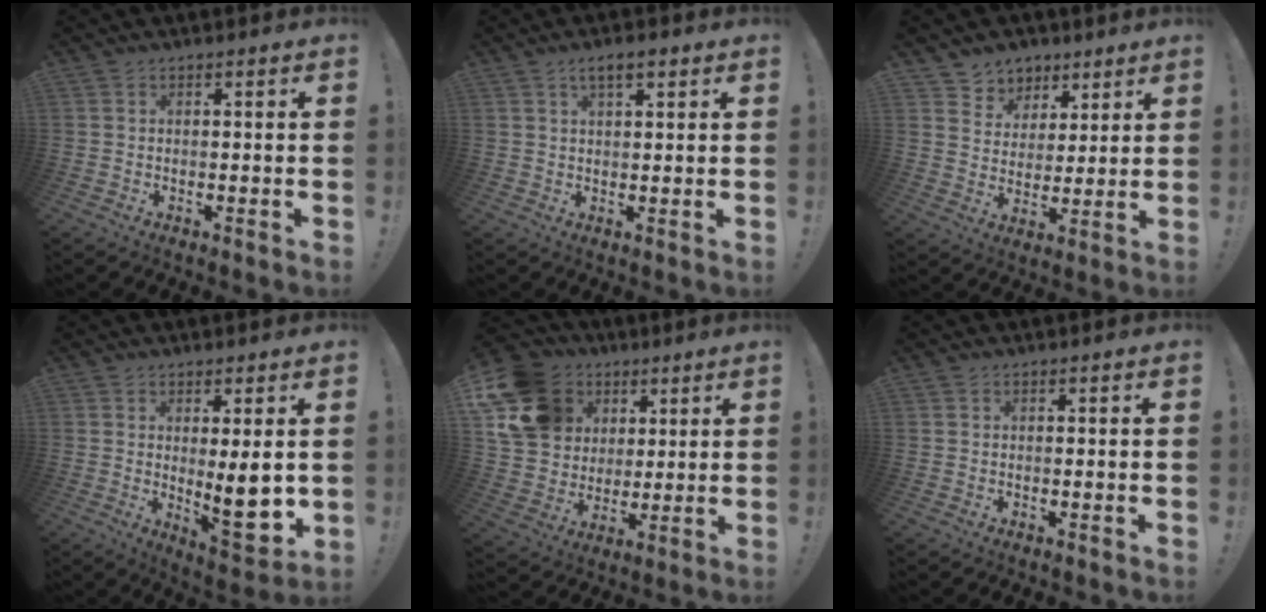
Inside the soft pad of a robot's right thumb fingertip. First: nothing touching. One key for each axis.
{"total": 4.5, "fx": 2.4, "fy": 1.6, "fz": 3.4, "tx": -0.054, "ty": -0.007, "tz": 0.039}
{"total": 7.0, "fx": 4.3, "fy": 5.6, "fz": 0.3, "tx": 0.001, "ty": -0.044, "tz": 0.084}
{"total": 10.4, "fx": 0.6, "fy": 2.5, "fz": 10.0, "tx": -0.133, "ty": -0.026, "tz": 0.011}
{"total": 19.1, "fx": 7.0, "fy": 15.7, "fz": 8.4, "tx": -0.148, "ty": -0.027, "tz": 0.154}
{"total": 0.0}